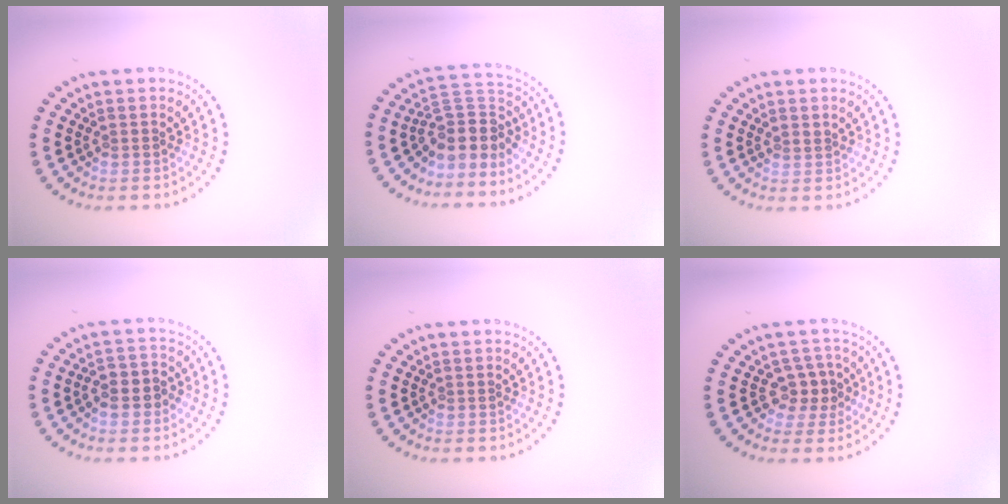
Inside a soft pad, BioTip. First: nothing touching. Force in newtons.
{"total": 4.1, "press": 3.2, "slide": 2.5}
{"total": 0.5, "press": 0.2, "slide": 0.5}
{"total": 2.4, "press": 2.3, "slide": 0.8}
{"total": 0.0}
{"total": 2.3, "press": 2.0, "slide": 1.1}